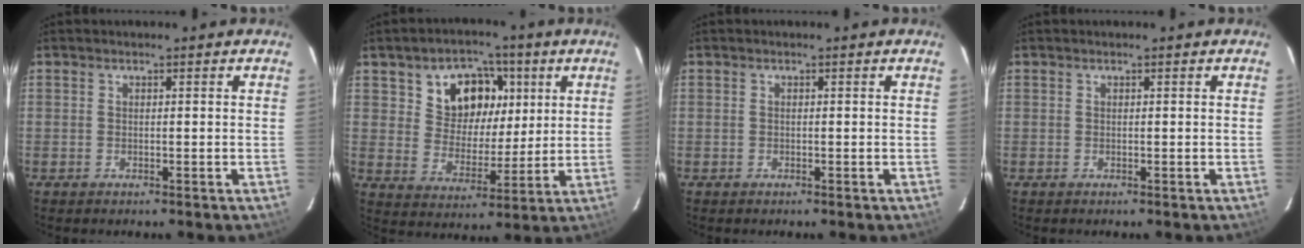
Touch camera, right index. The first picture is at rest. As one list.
[{"total": 11.9, "force": [4.8, 9.0, 6.1], "torque": [-0.117, 0.020, 0.088]}, {"total": 0.0}, {"total": 0.0}]